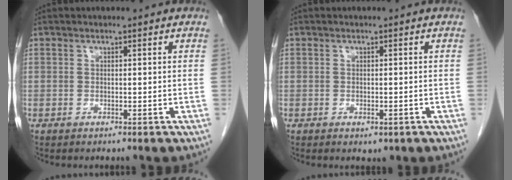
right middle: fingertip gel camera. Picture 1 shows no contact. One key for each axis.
{"total": 1.4, "fx": -0.6, "fy": 0.7, "fz": 1.0, "tx": -0.011, "ty": -0.002, "tz": -0.002}